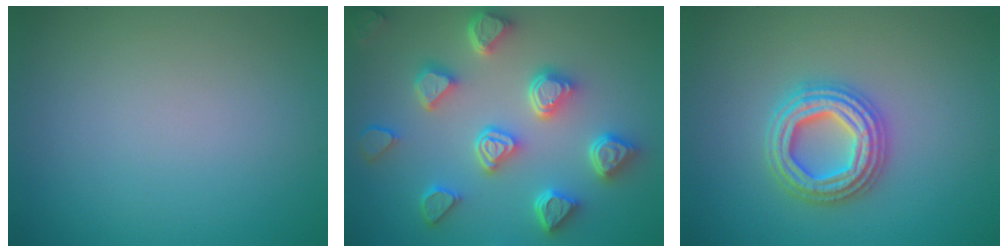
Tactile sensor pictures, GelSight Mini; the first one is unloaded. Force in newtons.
{"total": 7.0, "press": 5.8, "slide": 4.0}
{"total": 4.7, "press": 4.6, "slide": 0.8}